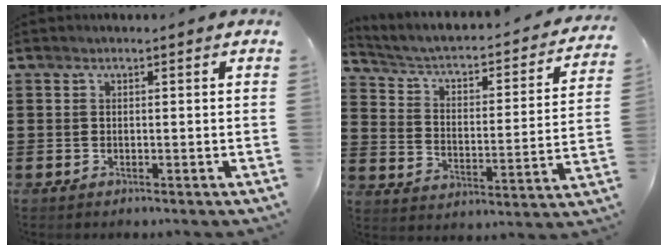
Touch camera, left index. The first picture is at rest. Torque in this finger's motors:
{"motor_torque": [2.14, 0.00, 0.18, 0.01]}